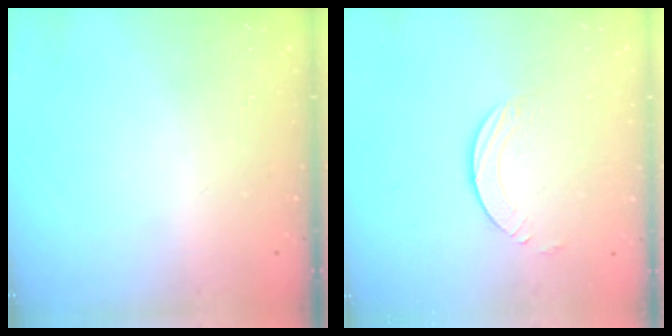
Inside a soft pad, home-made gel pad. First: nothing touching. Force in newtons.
{"total": 2.7, "press": 2.7, "slide": 0.2}